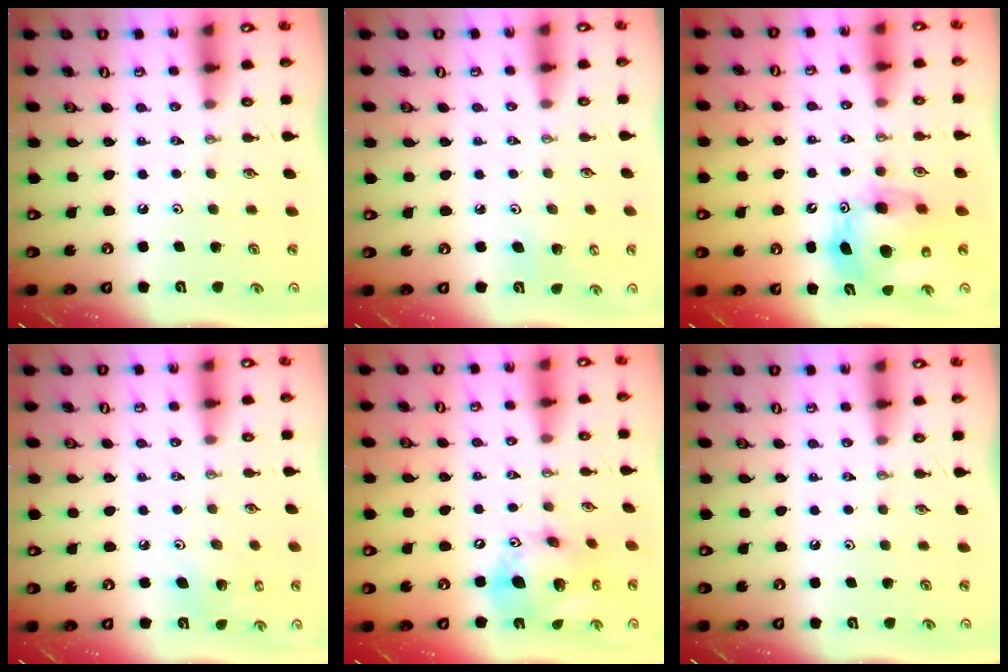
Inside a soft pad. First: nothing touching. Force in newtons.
{"total": 4.7, "press": 4.5, "slide": 1.2}
{"total": 12.6, "press": 12.5, "slide": 1.5}
{"total": 4.5, "press": 4.5, "slide": 0.4}
{"total": 16.9, "press": 16.6, "slide": 3.2}
{"total": 0.0}